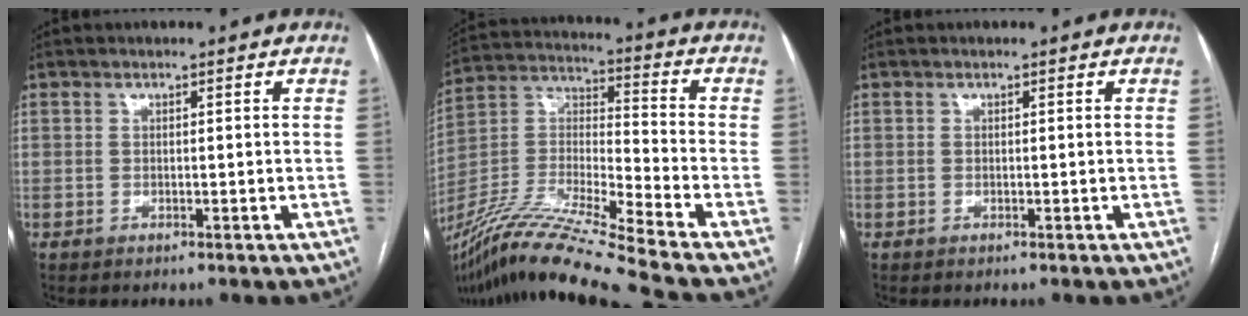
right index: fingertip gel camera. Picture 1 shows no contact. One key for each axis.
{"total": 20.7, "fx": -17.6, "fy": -1.9, "fz": 10.8, "tx": -0.236, "ty": -0.021, "tz": -0.327}
{"total": 0.0}